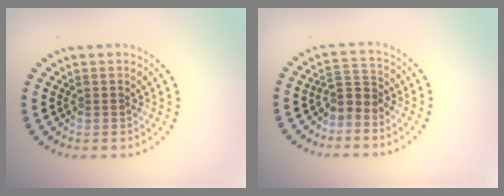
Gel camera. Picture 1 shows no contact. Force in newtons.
{"total": 2.3, "press": 1.5, "slide": 1.7}